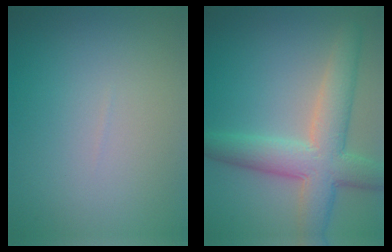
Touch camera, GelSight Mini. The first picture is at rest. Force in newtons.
{"total": 7.2, "press": 7.2, "slide": 0.3}